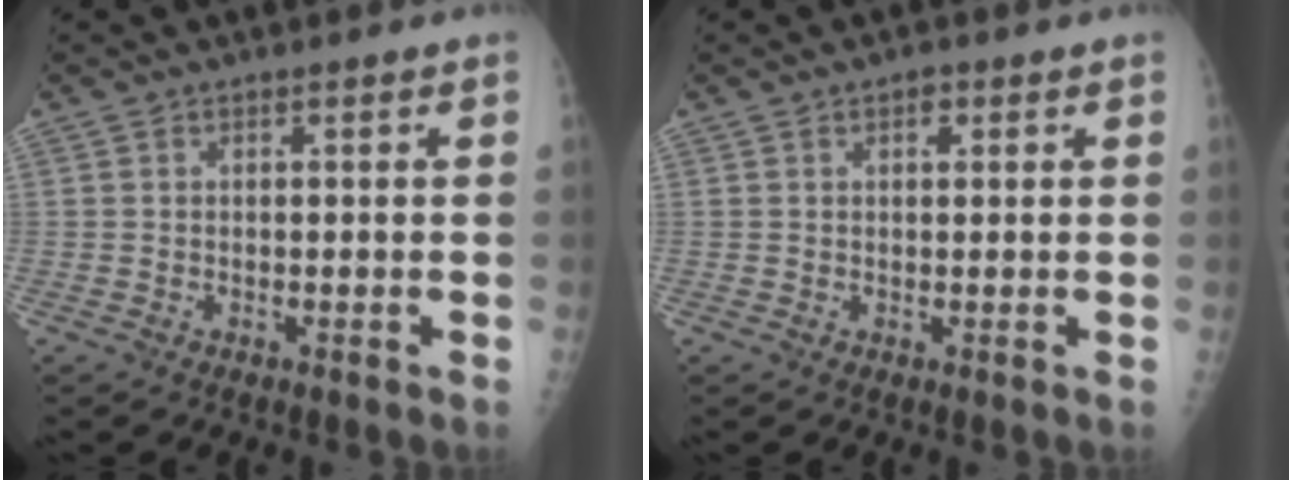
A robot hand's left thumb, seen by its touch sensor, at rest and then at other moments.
{"total": 1.9, "force": [0.9, 1.2, 1.2], "torque": [-0.009, -0.001, 0.010]}